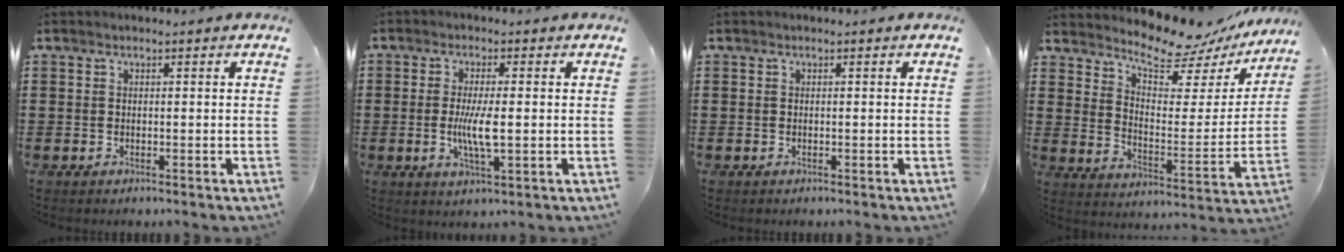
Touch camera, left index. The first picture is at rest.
{"total": 5.6, "force": [-0.3, 1.1, 5.5], "torque": [-0.111, -0.005, -0.012]}
{"total": 0.0}
{"total": 9.9, "force": [9.0, 2.1, 3.7], "torque": [-0.087, -0.068, 0.157]}